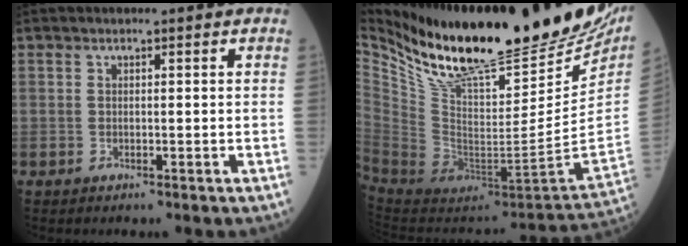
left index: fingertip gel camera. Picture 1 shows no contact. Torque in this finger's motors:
{"motor_torque": [0.33, -0.84, 0.26, 0.10]}